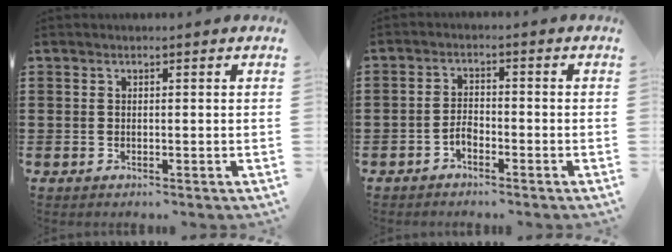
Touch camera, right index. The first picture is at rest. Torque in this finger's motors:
{"motor_torque": [2.14, 0.00, 0.06, -0.03]}